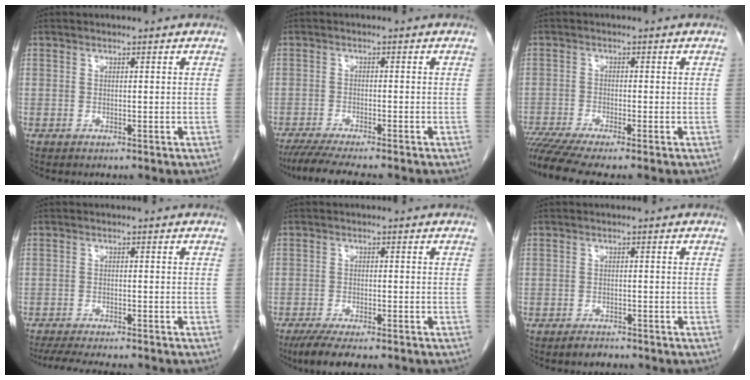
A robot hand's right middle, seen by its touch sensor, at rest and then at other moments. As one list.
[{"total": 8.7, "force": [-7.4, 0.5, 4.5], "torque": [-0.066, -0.019, -0.118]}, {"total": 8.2, "force": [-6.8, -0.2, 4.6], "torque": [-0.081, -0.016, -0.116]}, {"total": 9.4, "force": [-8.3, 1.5, 4.3], "torque": [-0.063, -0.013, -0.121]}, {"total": 7.2, "force": [-5.6, 1.6, 4.2], "torque": [-0.065, -0.013, -0.089]}, {"total": 1.8, "force": [-1.5, 0.6, 0.6], "torque": [-0.015, -0.001, -0.021]}]